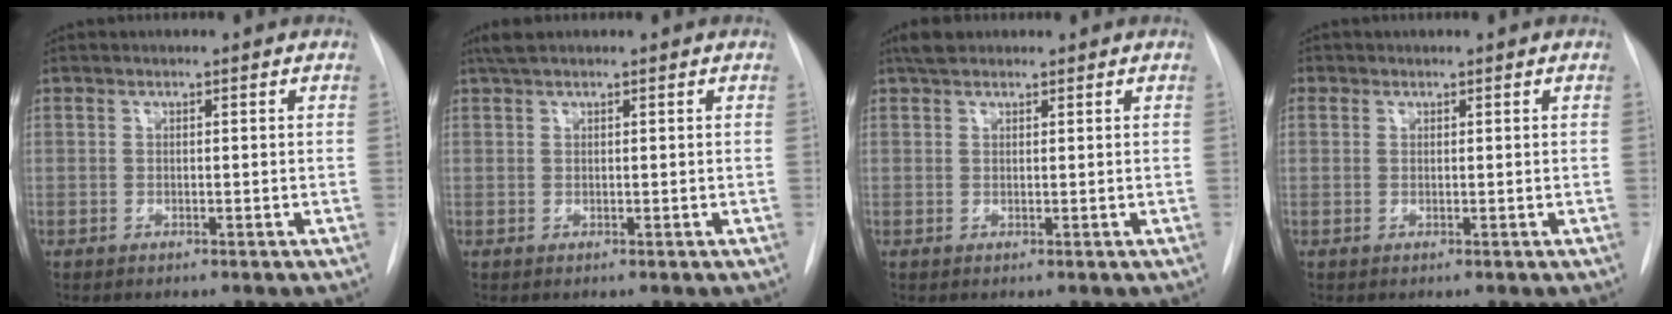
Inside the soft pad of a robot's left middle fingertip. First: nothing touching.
{"total": 2.2, "force": [1.7, 0.4, 1.3], "torque": [-0.028, 0.018, 0.034]}
{"total": 2.5, "force": [2.1, 1.1, 1.0], "torque": [-0.018, 0.013, 0.032]}
{"total": 0.9, "force": [0.4, 0.8, 0.1], "torque": [0.006, 0.003, 0.004]}